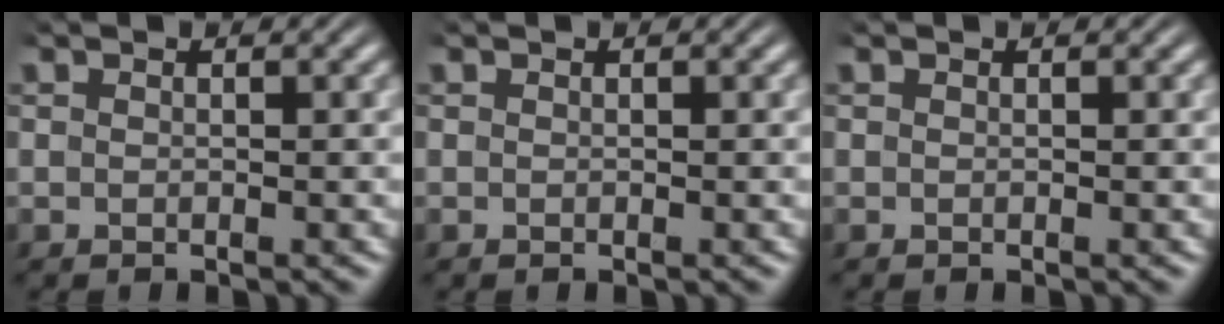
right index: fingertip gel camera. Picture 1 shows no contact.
{"total": 0.0}
{"total": 0.0}